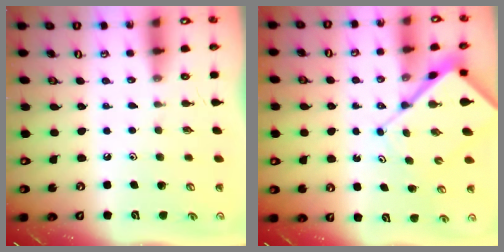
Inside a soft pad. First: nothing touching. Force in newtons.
{"total": 8.9, "press": 8.9, "slide": 0.9}